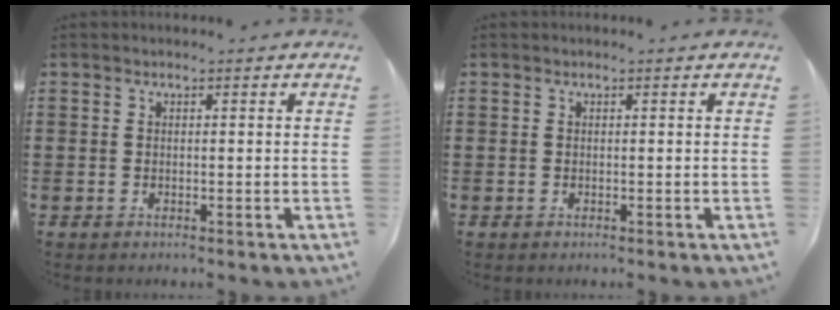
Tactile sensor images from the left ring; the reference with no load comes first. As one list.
[{"total": 0.0}]